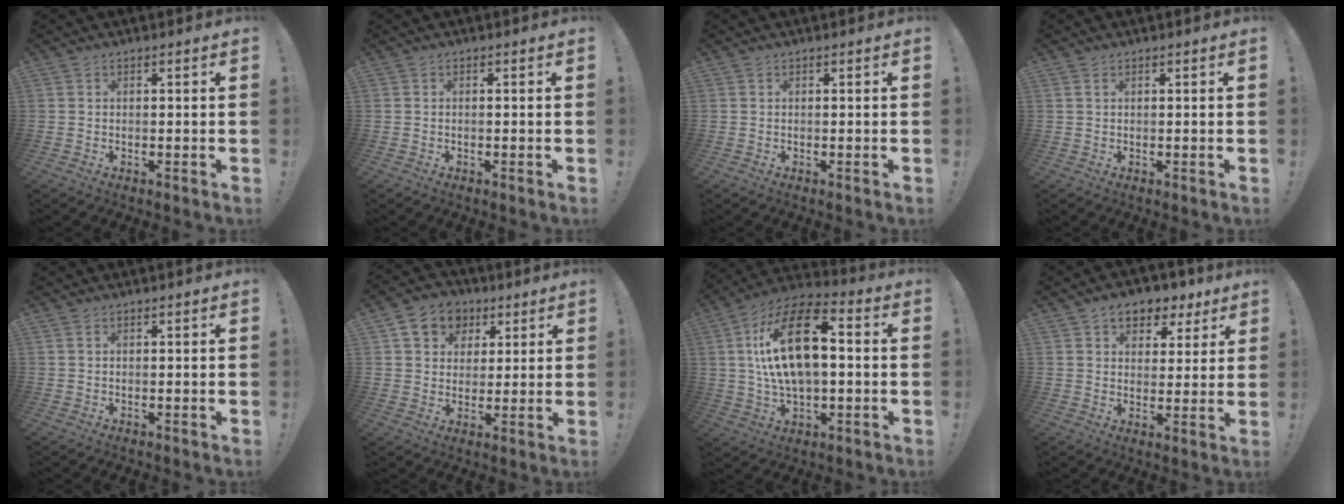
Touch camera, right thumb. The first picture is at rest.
{"total": 0.0}
{"total": 0.0}
{"total": 0.7, "force": [0.4, 0.2, 0.6], "torque": [-0.020, 0.004, 0.010]}
{"total": 0.6, "force": [0.3, 0.2, 0.4], "torque": [-0.017, 0.005, 0.008]}
{"total": 10.5, "force": [4.5, 8.7, 3.9], "torque": [-0.057, -0.015, 0.092]}
{"total": 19.6, "force": [2.7, 10.1, 16.5], "torque": [-0.285, 0.009, 0.043]}
{"total": 7.9, "force": [4.6, 5.5, 3.3], "torque": [-0.039, -0.022, 0.087]}